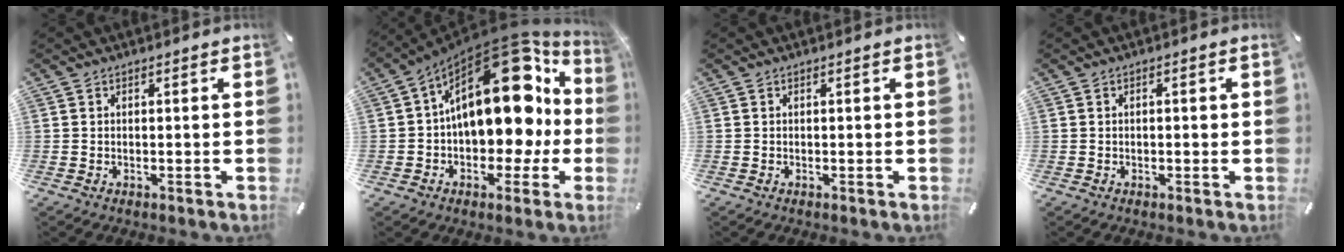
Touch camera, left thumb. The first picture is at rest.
{"total": 23.9, "force": [6.4, 13.8, 18.5], "torque": [-0.272, -0.047, 0.107]}
{"total": 0.0}
{"total": 0.7, "force": [-0.2, 0.4, 0.6], "torque": [-0.011, 0.002, -0.005]}